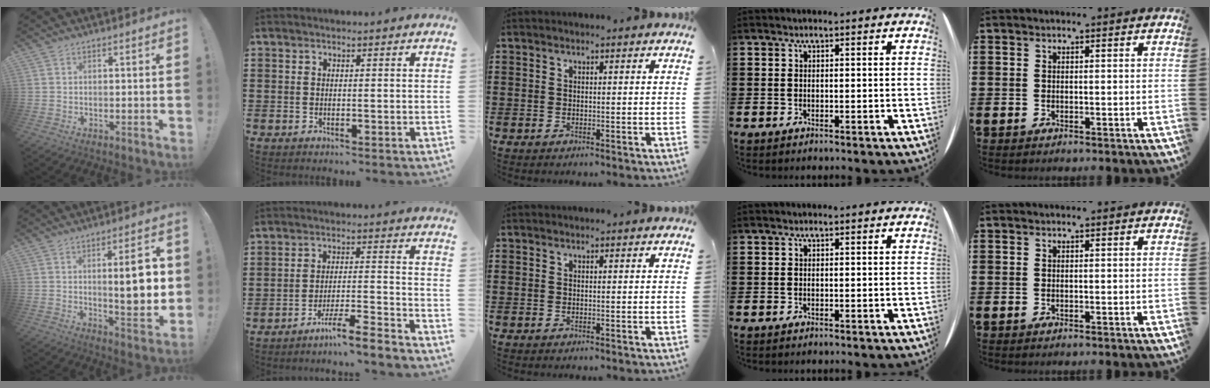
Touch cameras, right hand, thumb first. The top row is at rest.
{"thumb": {"total": 12.0, "force": [1.2, 2.9, 11.6], "torque": [-0.155, -0.011, 0.012]}, "index": {"total": 6.2, "force": [-5.6, -0.4, 2.8], "torque": [-0.051, -0.010, -0.107]}}